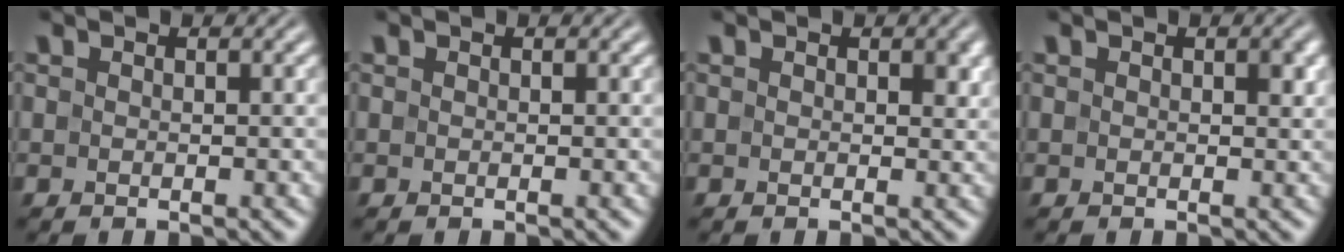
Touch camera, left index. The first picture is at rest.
{"total": 0.0}
{"total": 1.5, "force": [0.6, 0.9, 1.1], "torque": [-0.008, -0.002, 0.007]}
{"total": 1.1, "force": [0.3, 0.6, 0.9], "torque": [-0.010, -0.002, 0.004]}